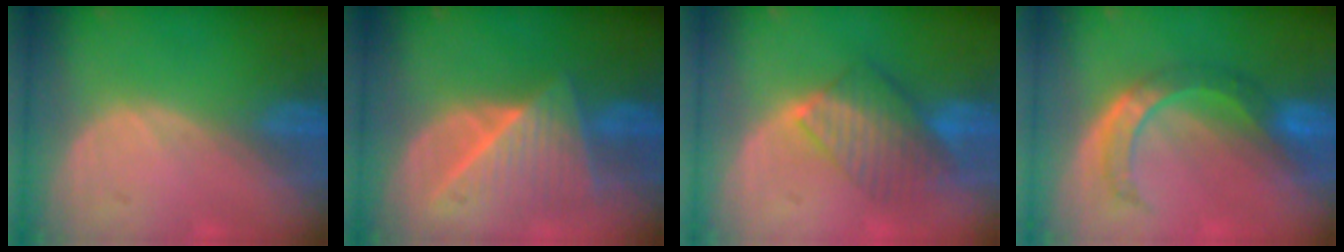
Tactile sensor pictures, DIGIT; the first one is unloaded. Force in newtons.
{"total": 7.7, "press": 7.5, "slide": 2.0}
{"total": 8.0, "press": 7.1, "slide": 3.7}
{"total": 6.1, "press": 6.0, "slide": 1.1}